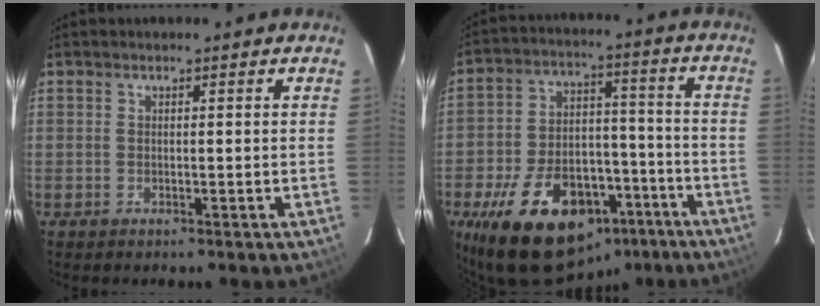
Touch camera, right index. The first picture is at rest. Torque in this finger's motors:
{"motor_torque": [1.96, -0.18, 0.80, 0.16]}